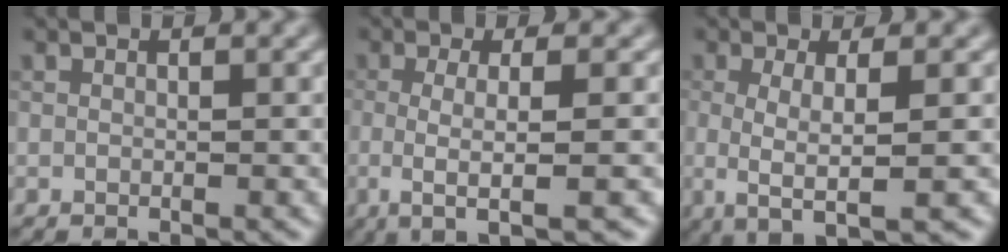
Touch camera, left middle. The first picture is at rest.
{"total": 4.4, "force": [-1.1, 0.8, 4.1], "torque": [-0.072, -0.005, -0.019]}
{"total": 4.0, "force": [-0.9, 0.9, 3.8], "torque": [-0.070, -0.003, -0.013]}